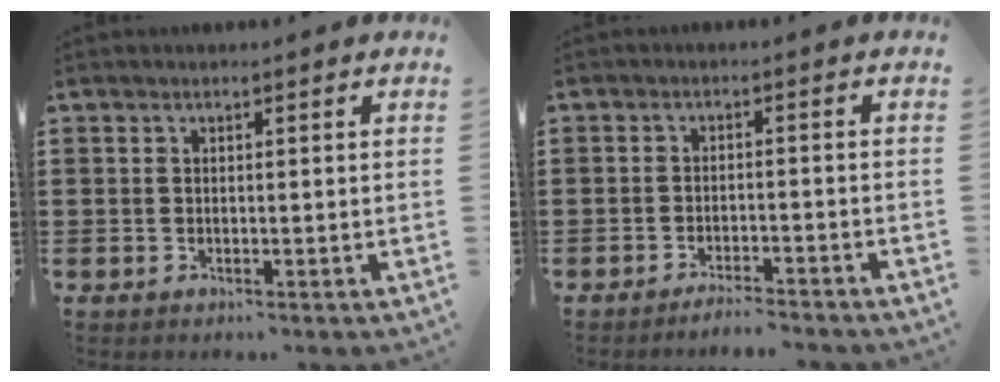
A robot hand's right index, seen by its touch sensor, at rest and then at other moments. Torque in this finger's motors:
{"motor_torque": [0.63, 1.37, -0.45, -0.07]}